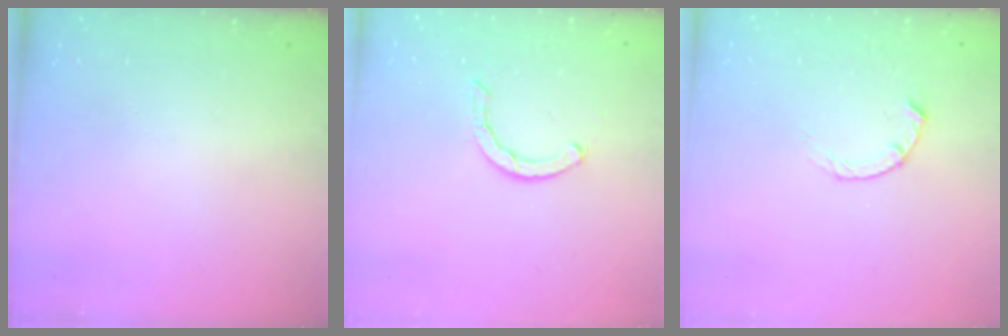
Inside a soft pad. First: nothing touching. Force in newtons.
{"total": 2.5, "press": 2.5, "slide": 0.1}
{"total": 1.8, "press": 1.8, "slide": 0.3}